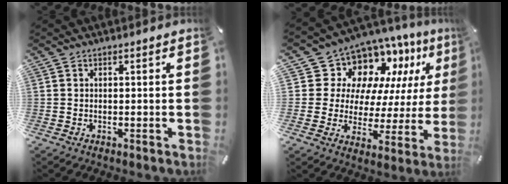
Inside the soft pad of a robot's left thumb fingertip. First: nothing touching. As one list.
[{"total": 12.8, "force": [8.5, 9.0, 3.3], "torque": [-0.069, -0.083, 0.154]}]